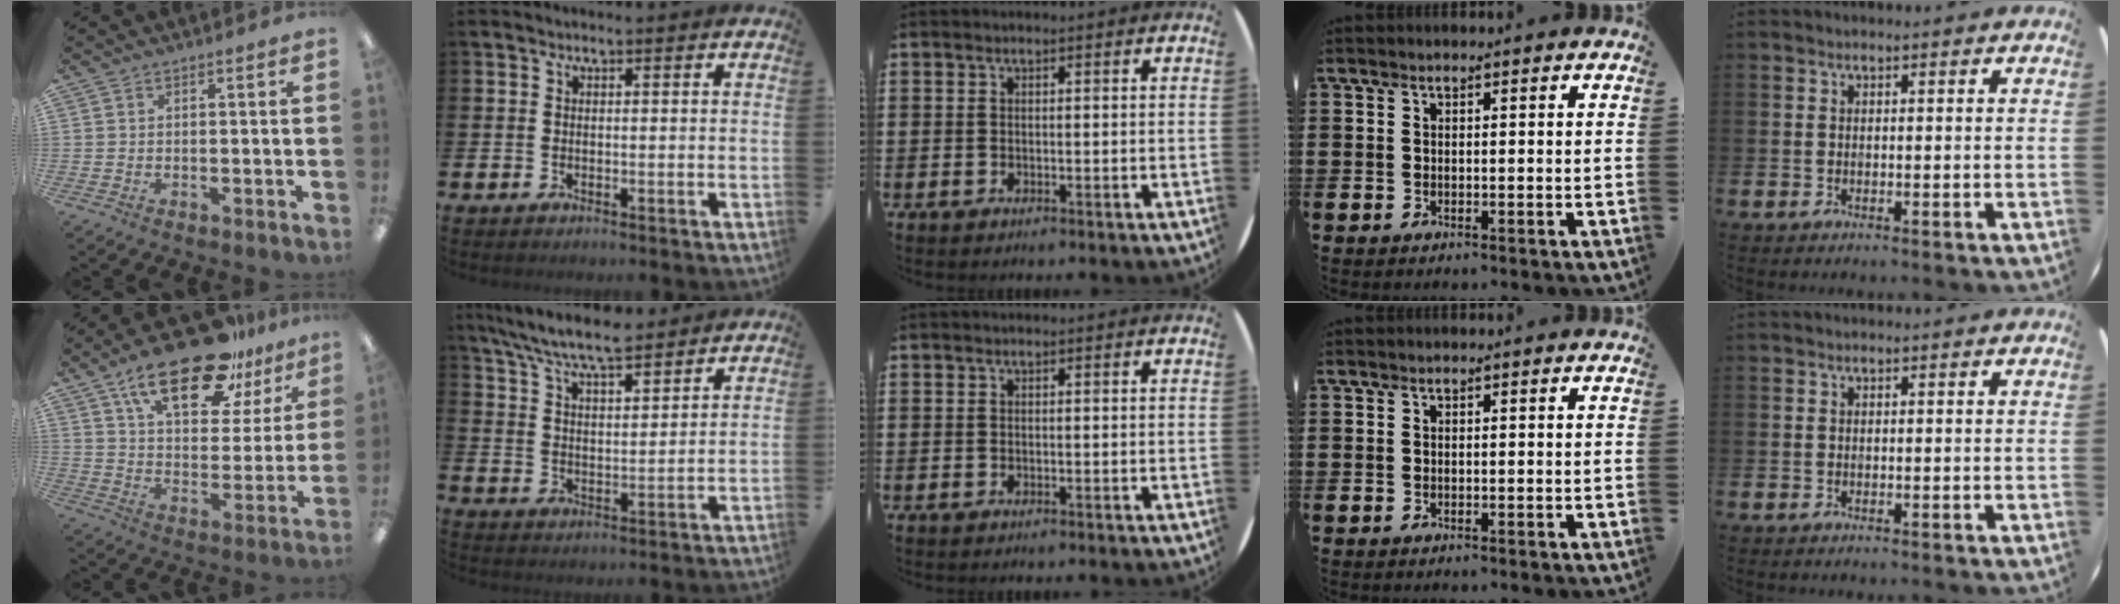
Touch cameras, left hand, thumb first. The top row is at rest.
{"thumb": {"total": 22.5, "force": [14.9, 9.2, 14.1], "torque": [-0.227, -0.074, 0.250]}, "index": {"total": 7.9, "force": [7.4, 0.9, 2.7], "torque": [-0.076, -0.032, 0.134]}}